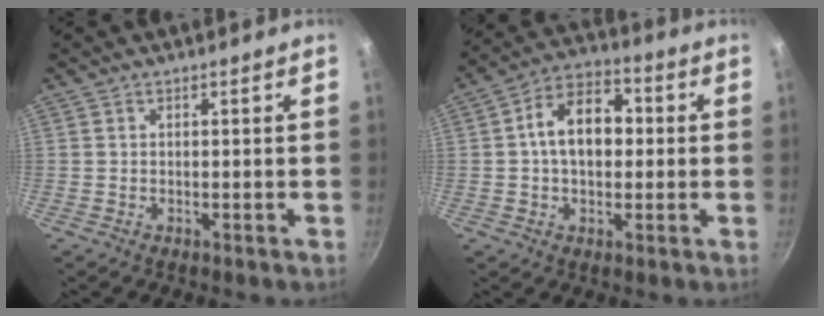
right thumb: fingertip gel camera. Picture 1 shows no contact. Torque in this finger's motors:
{"motor_torque": [0.54, 3.02, 1.44, -0.10, 0.17]}